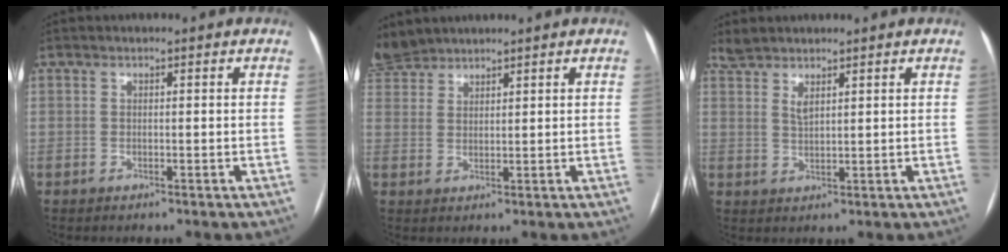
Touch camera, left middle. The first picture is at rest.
{"total": 4.4, "force": [4.3, 0.8, -0.1], "torque": [-0.008, 0.015, 0.090]}
{"total": 3.3, "force": [2.7, 0.7, 1.7], "torque": [-0.046, 0.002, 0.062]}